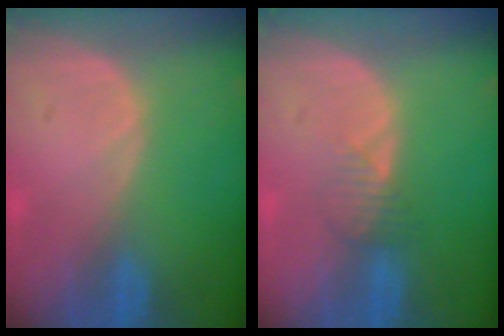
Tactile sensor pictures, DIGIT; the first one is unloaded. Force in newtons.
{"total": 2.1, "press": 2.1, "slide": 0.2}